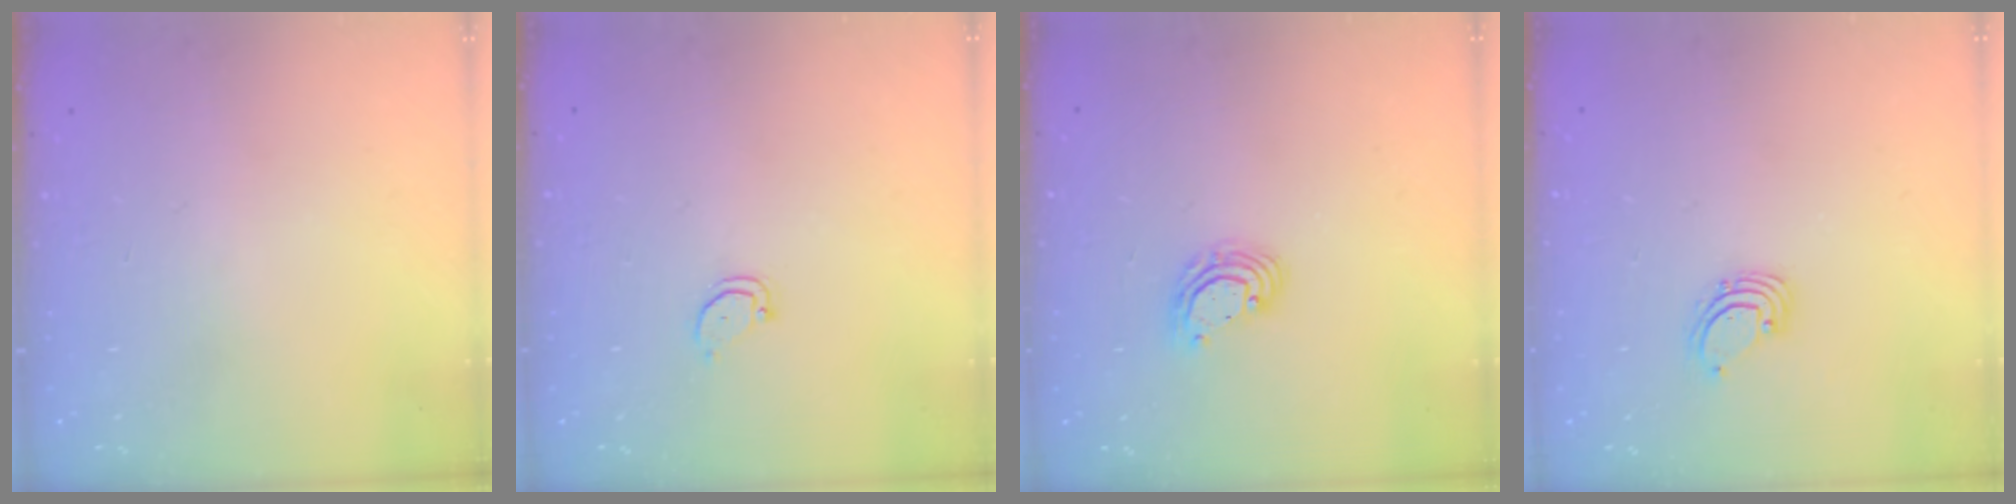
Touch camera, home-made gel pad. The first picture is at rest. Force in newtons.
{"total": 2.5, "press": 2.5, "slide": 0.3}
{"total": 5.1, "press": 5.1, "slide": 0.4}
{"total": 1.6, "press": 1.6, "slide": 0.1}